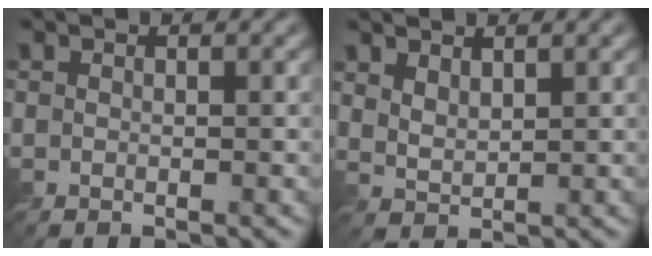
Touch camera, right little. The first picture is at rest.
{"total": 2.1, "force": [1.4, 1.0, 1.2], "torque": [-0.026, 0.001, 0.031]}